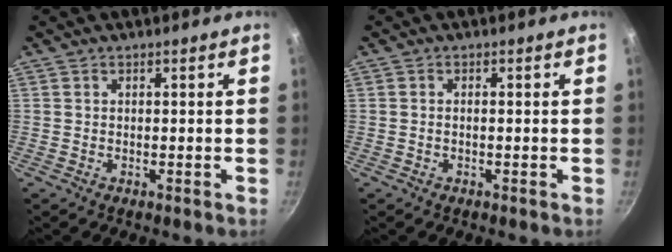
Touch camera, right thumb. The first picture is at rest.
{"total": 0.6, "force": [-0.2, 0.2, 0.6], "torque": [-0.015, 0.006, -0.005]}